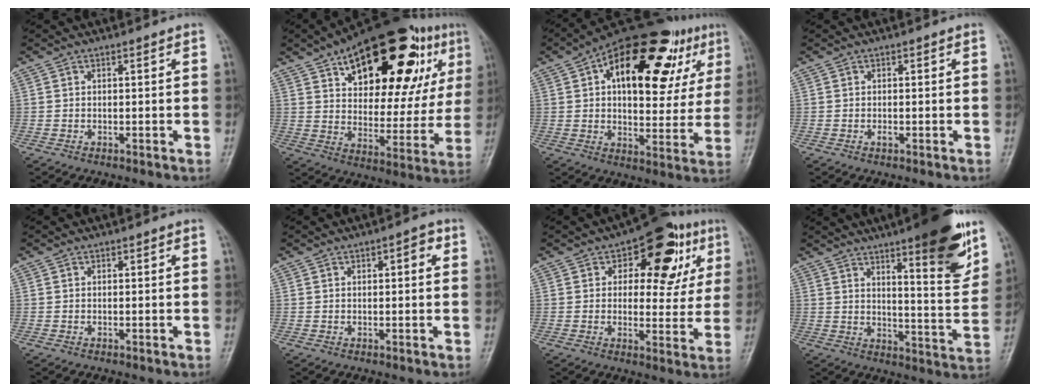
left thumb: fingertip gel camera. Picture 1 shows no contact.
{"total": 31.0, "force": [14.3, 14.2, 23.6], "torque": [-0.302, 0.003, 0.213]}
{"total": 27.5, "force": [11.2, 13.4, 21.3], "torque": [-0.262, 0.016, 0.159]}
{"total": 0.6, "force": [-0.3, 0.4, 0.3], "torque": [-0.003, -0.001, -0.008]}
{"total": 0.0}
{"total": 2.6, "force": [0.9, 1.1, 2.2], "torque": [-0.024, 0.003, 0.009]}
{"total": 14.4, "force": [5.5, 8.5, 10.3], "torque": [-0.070, 0.000, 0.066]}
{"total": 15.6, "force": [9.5, 3.0, 12.0], "torque": [-0.141, -0.060, 0.139]}